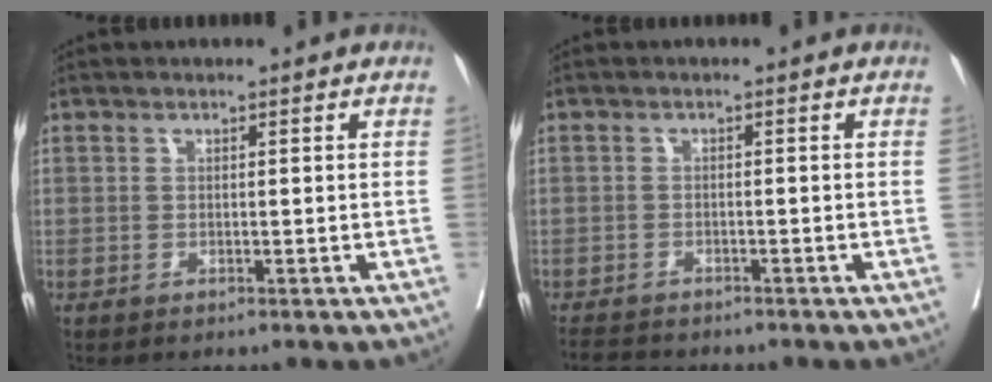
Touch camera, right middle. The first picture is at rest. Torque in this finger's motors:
{"motor_torque": [0.05, -0.06, 0.03, 0.01]}